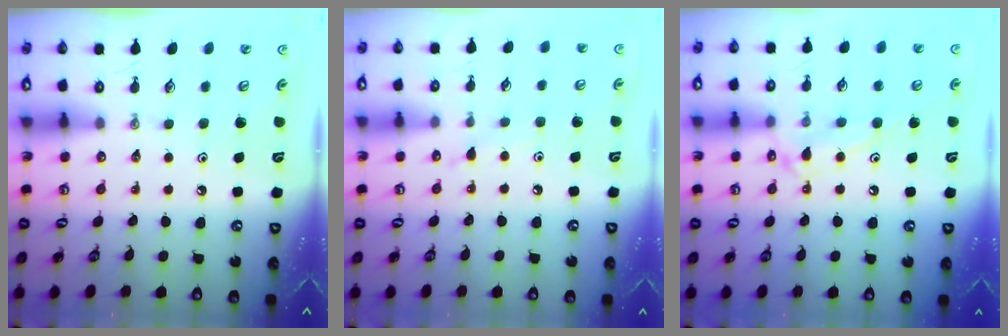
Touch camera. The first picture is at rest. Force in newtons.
{"total": 6.1, "press": 6.0, "slide": 0.7}
{"total": 12.8, "press": 12.8, "slide": 0.8}